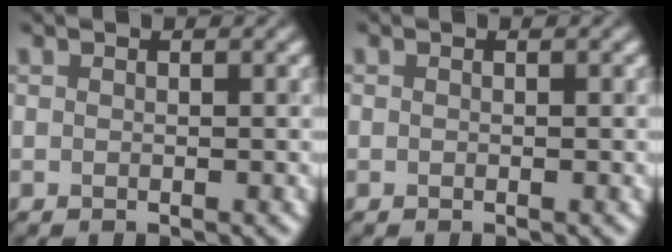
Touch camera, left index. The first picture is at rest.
{"total": 0.0}